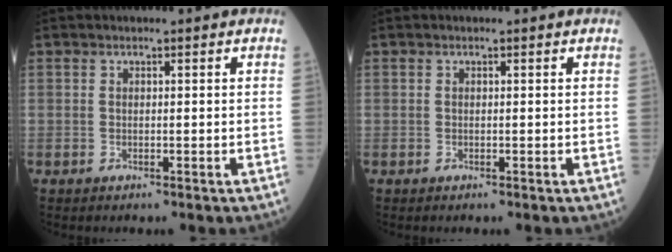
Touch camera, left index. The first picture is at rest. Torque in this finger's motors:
{"motor_torque": [0.14, -0.13, 0.05, 0.01]}